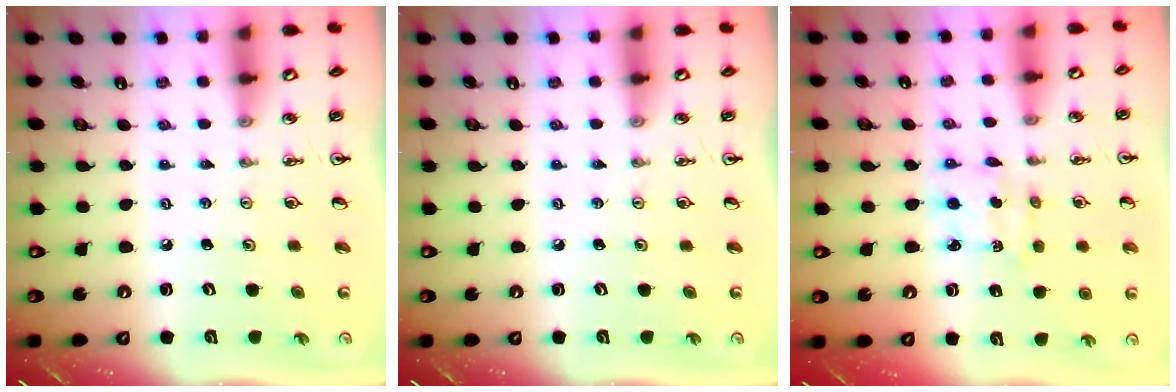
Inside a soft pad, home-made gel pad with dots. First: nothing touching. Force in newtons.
{"total": 0.0}
{"total": 2.5, "press": 2.5, "slide": 0.3}